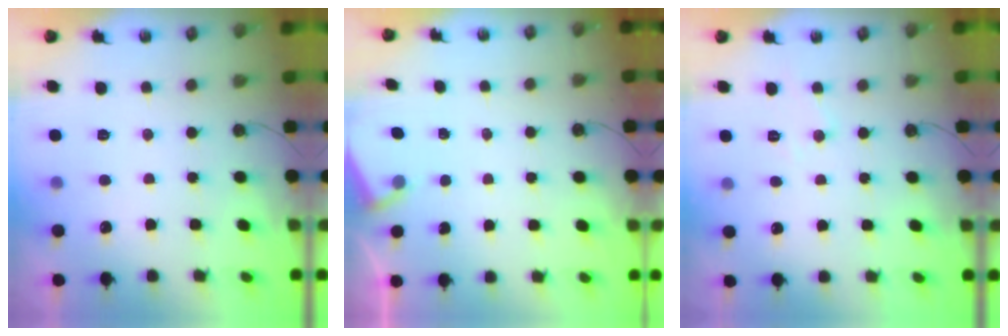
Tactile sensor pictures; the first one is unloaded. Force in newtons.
{"total": 2.3, "press": 2.3, "slide": 0.4}
{"total": 6.1, "press": 6.0, "slide": 1.0}